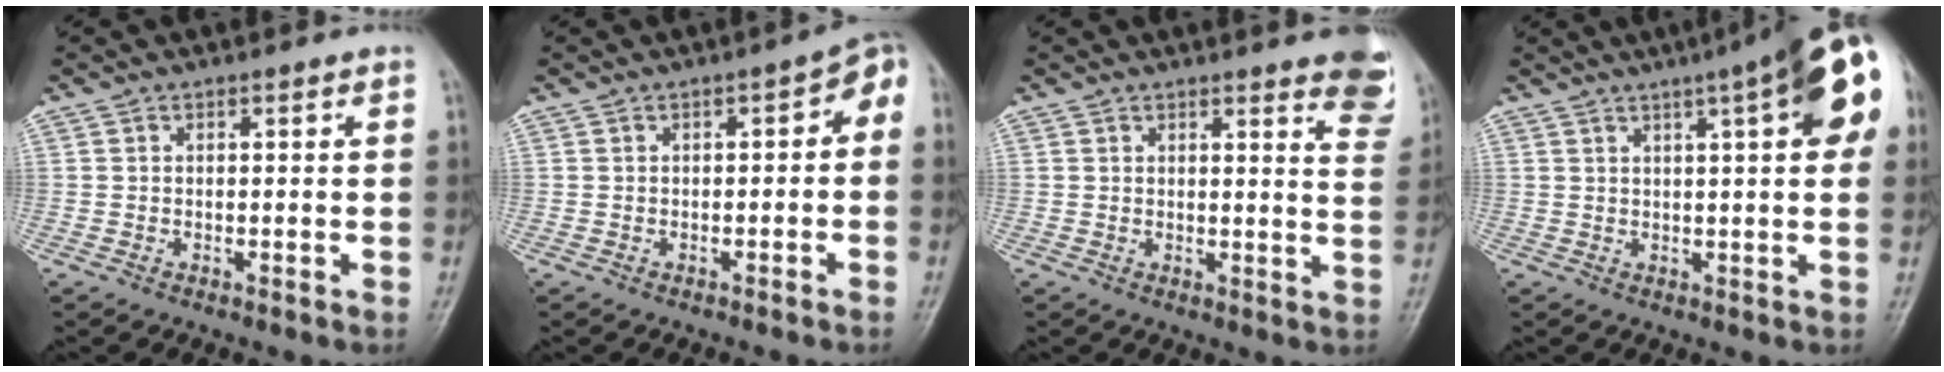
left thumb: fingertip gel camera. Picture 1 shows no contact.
{"total": 4.5, "force": [-0.7, 2.3, 3.8], "torque": [-0.026, 0.031, -0.018]}
{"total": 9.9, "force": [7.1, 2.2, 6.6], "torque": [-0.052, -0.032, 0.064]}
{"total": 16.0, "force": [6.3, 3.9, 14.2], "torque": [-0.177, 0.018, 0.076]}